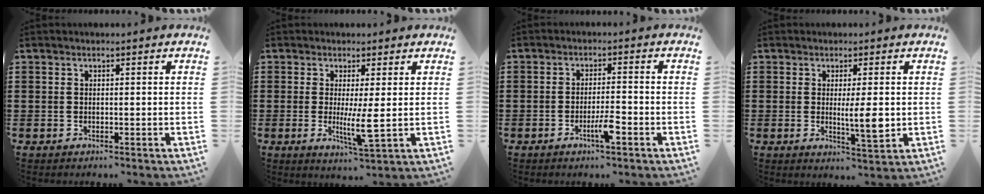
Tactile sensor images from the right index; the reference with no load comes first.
{"total": 5.0, "force": [-0.2, 0.2, 5.0], "torque": [-0.082, -0.013, -0.005]}
{"total": 3.9, "force": [-2.0, 0.6, 3.3], "torque": [-0.061, 0.000, -0.037]}
{"total": 5.3, "force": [-0.1, 0.6, 5.3], "torque": [-0.076, -0.010, -0.007]}